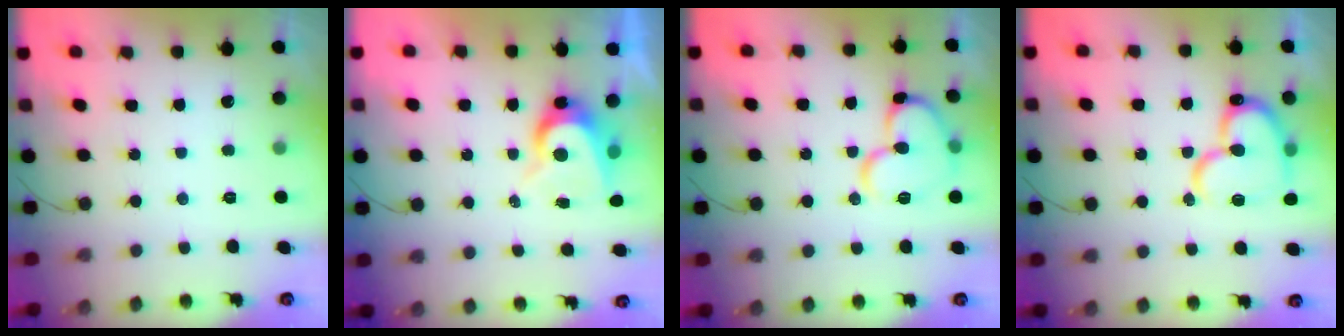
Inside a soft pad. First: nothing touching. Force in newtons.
{"total": 8.8, "press": 8.8, "slide": 0.4}
{"total": 14.1, "press": 13.9, "slide": 2.0}
{"total": 18.4, "press": 18.3, "slide": 1.8}